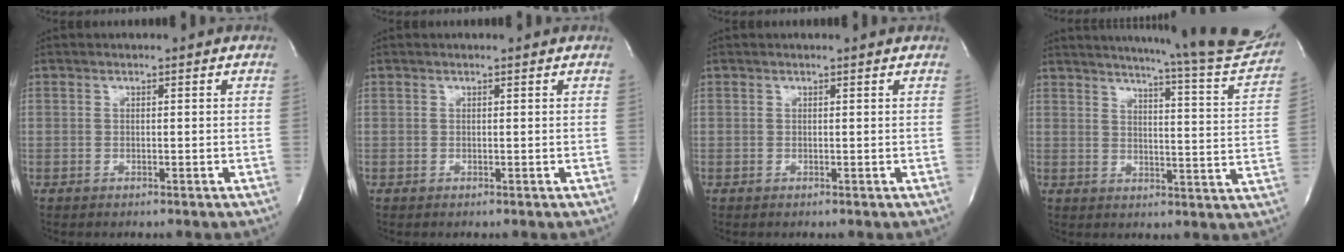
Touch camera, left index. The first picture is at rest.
{"total": 0.9, "force": [0.8, 0.0, 0.2], "torque": [-0.010, 0.005, 0.011]}
{"total": 1.2, "force": [1.2, -0.1, 0.2], "torque": [-0.012, -0.001, 0.011]}
{"total": 22.2, "force": [20.4, -0.2, 8.8], "torque": [-0.127, -0.091, 0.239]}